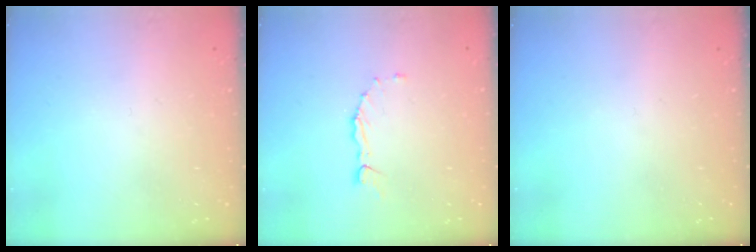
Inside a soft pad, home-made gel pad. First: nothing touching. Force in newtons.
{"total": 2.2, "press": 2.2, "slide": 0.3}
{"total": 0.0}